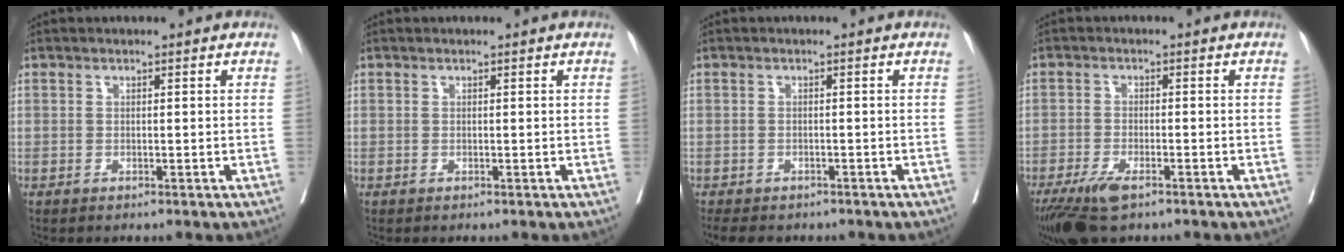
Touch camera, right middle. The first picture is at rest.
{"total": 0.0}
{"total": 7.2, "force": [-6.0, 2.7, 2.9], "torque": [-0.055, -0.007, -0.081]}
{"total": 6.3, "force": [-4.2, 1.8, 4.3], "torque": [-0.082, -0.013, -0.073]}